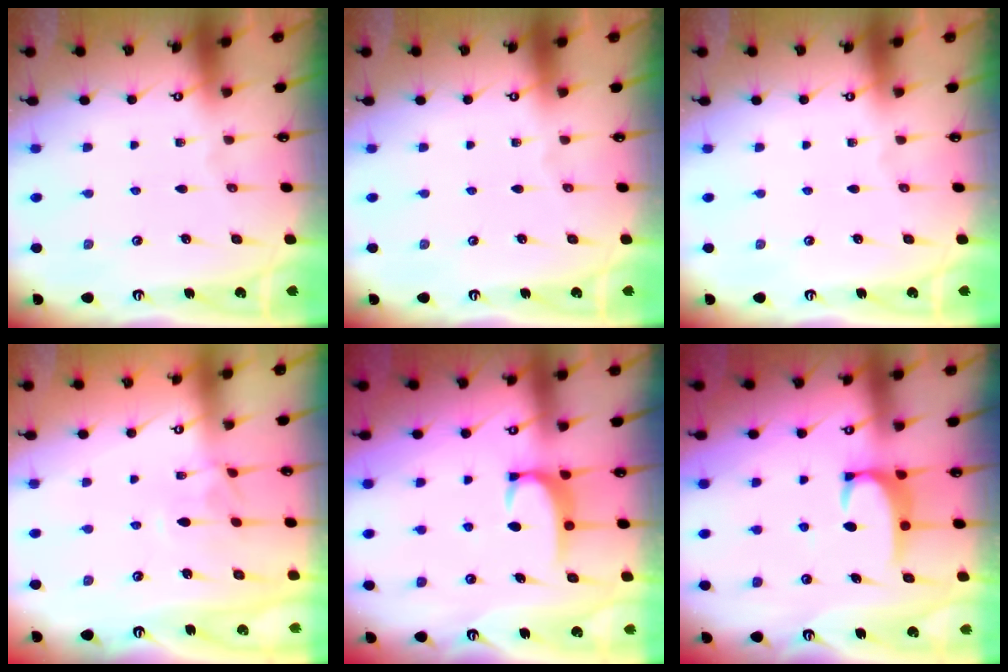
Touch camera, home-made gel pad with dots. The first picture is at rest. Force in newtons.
{"total": 0.0}
{"total": 0.0}
{"total": 2.6, "press": 2.5, "slide": 0.6}
{"total": 2.8, "press": 2.8, "slide": 0.4}
{"total": 2.6, "press": 2.6, "slide": 0.3}